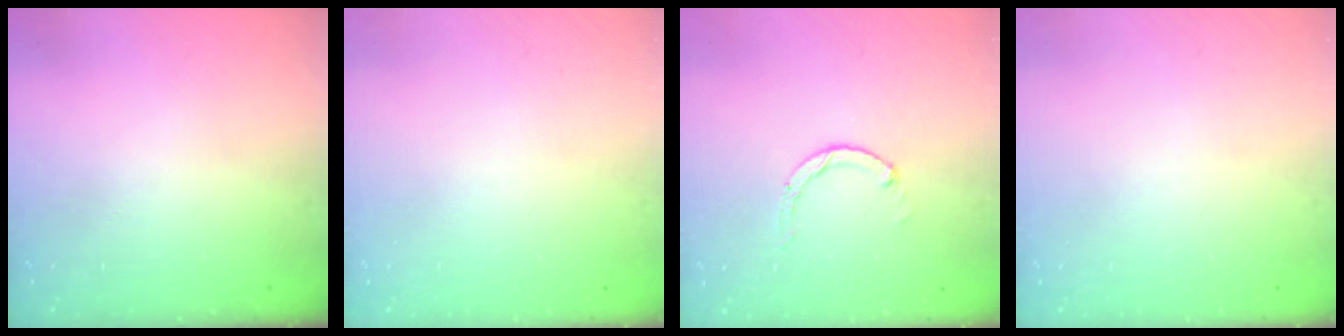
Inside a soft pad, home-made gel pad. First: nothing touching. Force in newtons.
{"total": 0.0}
{"total": 0.0}
{"total": 0.0}